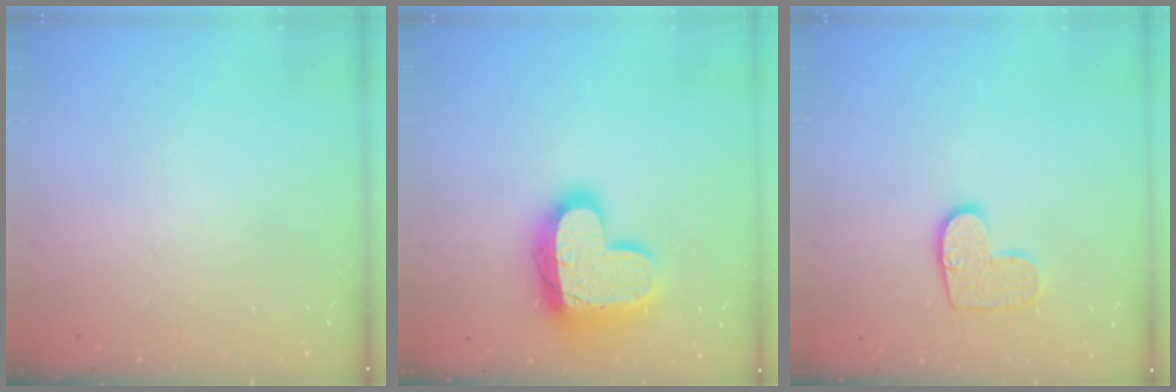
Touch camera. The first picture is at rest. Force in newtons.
{"total": 17.8, "press": 17.8, "slide": 1.3}
{"total": 9.8, "press": 9.8, "slide": 0.4}